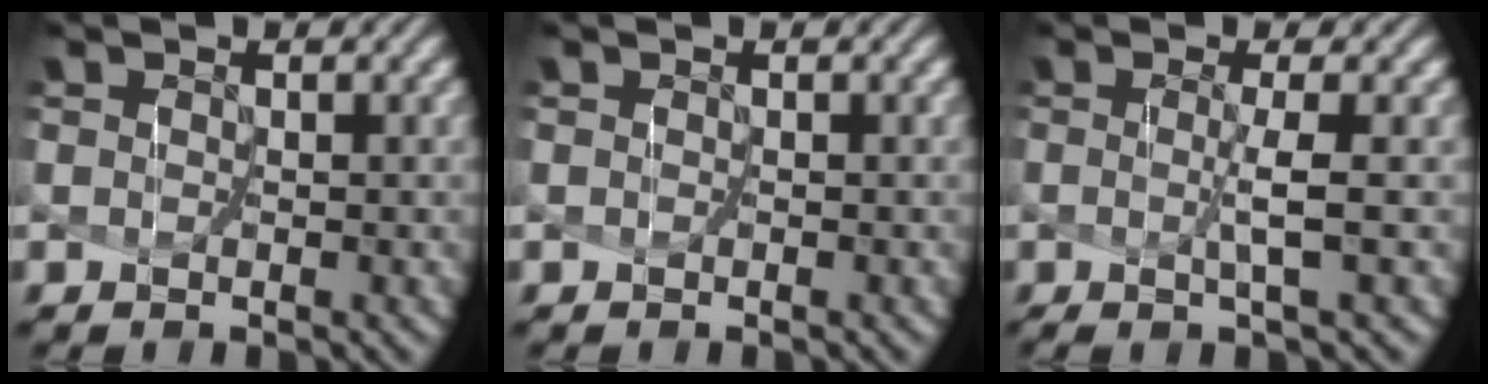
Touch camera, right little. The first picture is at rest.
{"total": 0.0}
{"total": 2.4, "force": [-0.6, -0.7, 2.2], "torque": [-0.050, -0.012, -0.001]}